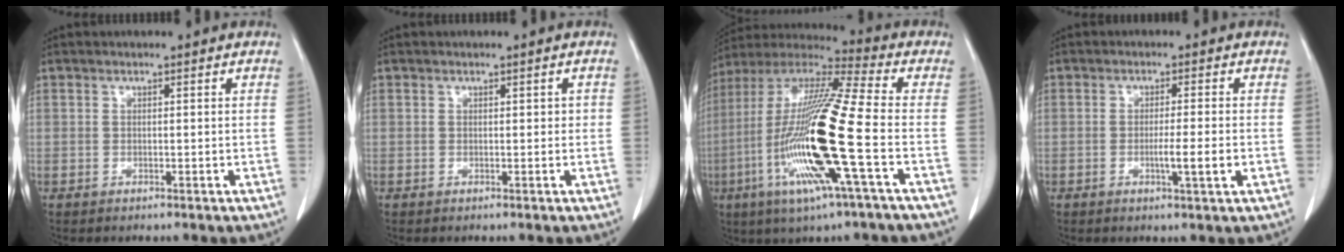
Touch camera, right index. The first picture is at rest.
{"total": 0.9, "force": [0.1, 0.6, 0.6], "torque": [-0.007, 0.008, 0.005]}
{"total": 21.3, "force": [-5.5, 0.3, 20.6], "torque": [-0.441, -0.026, -0.117]}
{"total": 4.3, "force": [-1.1, -0.3, 4.1], "torque": [-0.067, -0.007, -0.017]}